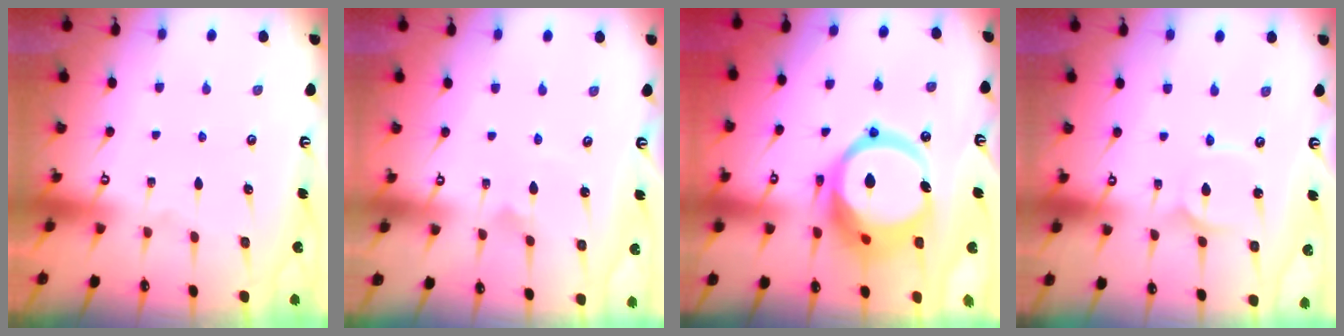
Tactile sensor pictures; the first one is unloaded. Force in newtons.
{"total": 1.9, "press": 1.9, "slide": 0.1}
{"total": 17.2, "press": 17.0, "slide": 2.4}
{"total": 2.5, "press": 2.5, "slide": 0.1}